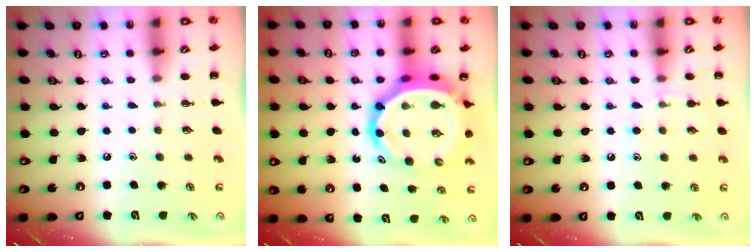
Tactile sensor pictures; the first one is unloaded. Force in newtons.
{"total": 11.1, "press": 10.7, "slide": 3.0}
{"total": 6.9, "press": 6.6, "slide": 1.9}